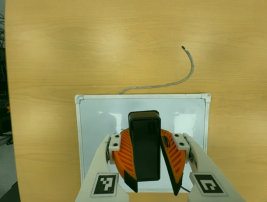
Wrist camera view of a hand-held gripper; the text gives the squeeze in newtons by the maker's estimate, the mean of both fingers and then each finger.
{"total": 10.2, "left": 10.2, "right": 10.3}